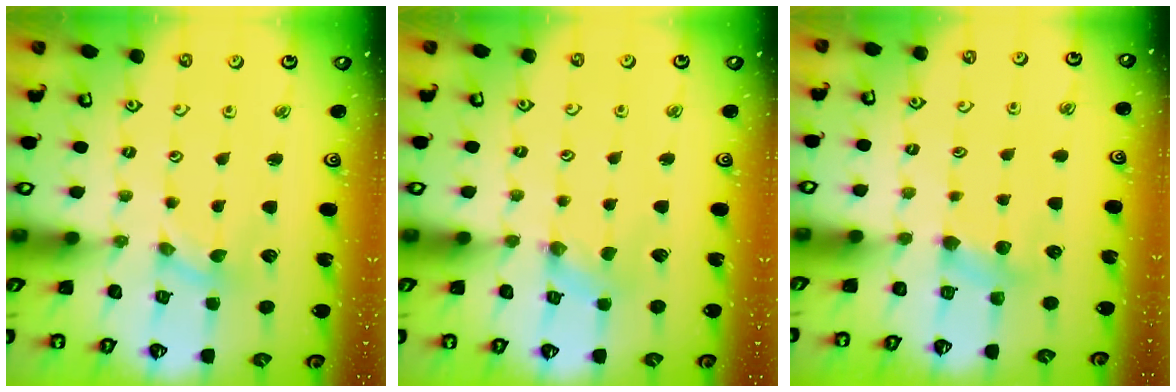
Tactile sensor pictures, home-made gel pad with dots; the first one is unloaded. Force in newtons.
{"total": 0.0}
{"total": 4.0, "press": 4.0, "slide": 0.5}